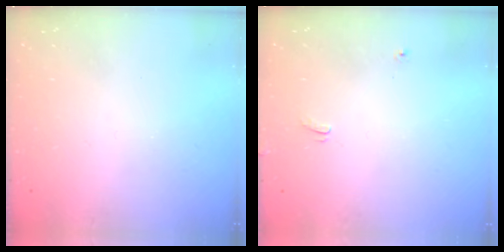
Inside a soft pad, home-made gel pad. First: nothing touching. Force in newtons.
{"total": 5.4, "press": 5.4, "slide": 0.1}